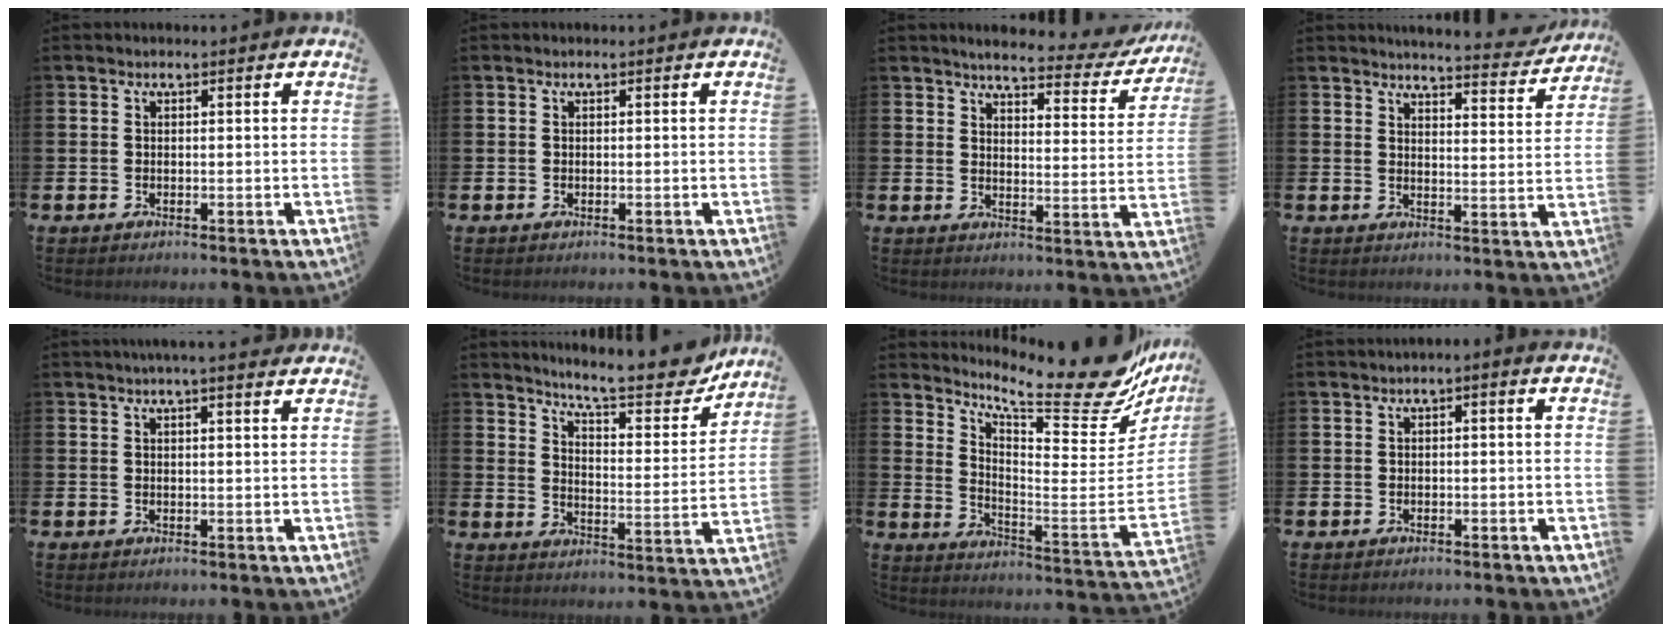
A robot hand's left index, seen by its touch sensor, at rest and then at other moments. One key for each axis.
{"total": 0.0}
{"total": 4.1, "fx": 3.7, "fy": 0.9, "fz": 1.6, "tx": -0.038, "ty": -0.027, "tz": 0.054}
{"total": 4.5, "fx": 4.4, "fy": 0.2, "fz": 0.8, "tx": -0.011, "ty": -0.036, "tz": 0.070}
{"total": 2.6, "fx": 2.4, "fy": -0.2, "fz": 1.1, "tx": -0.017, "ty": -0.009, "tz": 0.042}
{"total": 9.4, "fx": 8.7, "fy": 1.3, "fz": 3.4, "tx": -0.072, "ty": -0.065, "tz": 0.147}
{"total": 14.2, "fx": 11.4, "fy": 3.2, "fz": 7.8, "tx": -0.114, "ty": -0.104, "tz": 0.182}
{"total": 0.7, "fx": -0.3, "fy": 0.1, "fz": 0.6, "tx": -0.016, "ty": 0.002, "tz": -0.005}